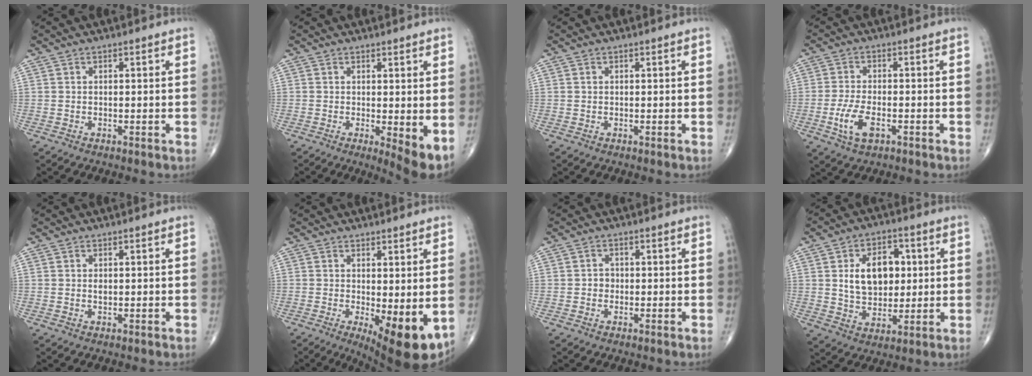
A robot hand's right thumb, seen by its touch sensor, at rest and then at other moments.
{"total": 4.9, "force": [-0.2, 1.3, 4.8], "torque": [-0.070, -0.015, -0.002]}
{"total": 0.0}
{"total": 6.3, "force": [-2.4, 3.0, 5.0], "torque": [-0.106, 0.005, -0.043]}
{"total": 0.9, "force": [0.2, 0.5, 0.6], "torque": [-0.010, 0.000, 0.004]}
{"total": 9.8, "force": [-1.7, 3.3, 9.1], "torque": [-0.124, -0.025, -0.014]}
{"total": 1.6, "force": [-0.3, 1.5, 0.6], "torque": [0.000, 0.006, -0.007]}
{"total": 12.1, "force": [2.1, 8.1, 8.6], "torque": [-0.106, -0.002, 0.040]}